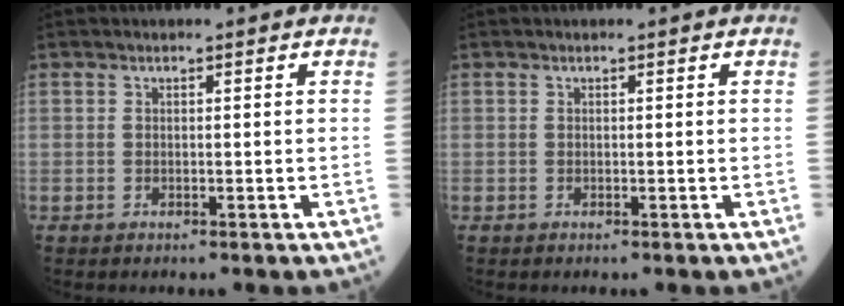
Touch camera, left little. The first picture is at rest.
{"total": 0.0}